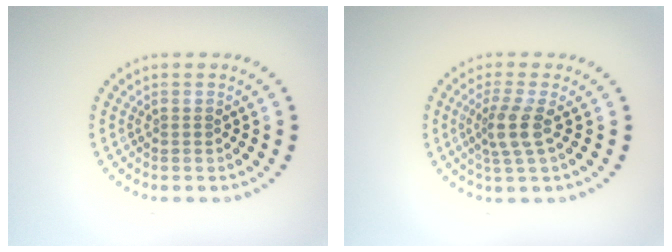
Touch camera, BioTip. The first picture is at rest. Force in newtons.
{"total": 2.7, "press": 2.1, "slide": 1.7}